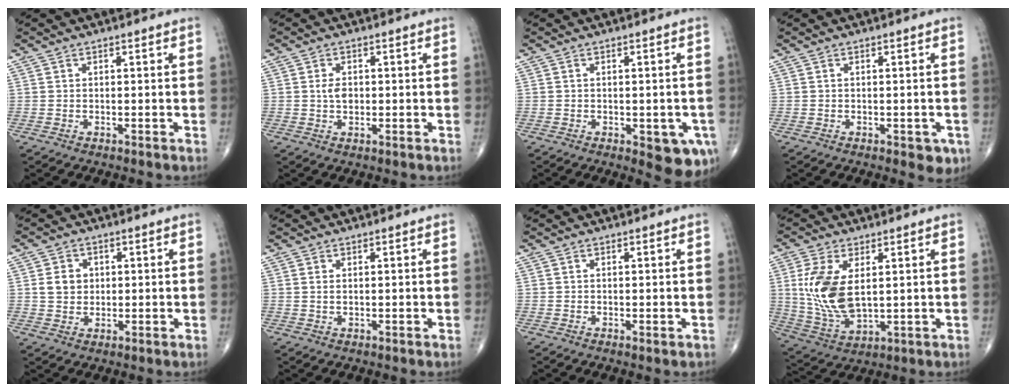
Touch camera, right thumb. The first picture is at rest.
{"total": 2.9, "force": [0.1, 1.8, 2.2], "torque": [-0.037, 0.000, 0.001]}
{"total": 7.5, "force": [-2.7, 3.1, 6.2], "torque": [-0.053, -0.006, -0.026]}
{"total": 3.4, "force": [-1.3, 1.7, 2.7], "torque": [-0.016, -0.002, -0.012]}
{"total": 4.6, "force": [0.8, 3.9, 2.3], "torque": [-0.022, -0.001, 0.014]}
{"total": 0.8, "force": [0.3, 0.4, 0.6], "torque": [-0.015, 0.001, 0.007]}
{"total": 0.7, "force": [-0.2, 0.2, 0.7], "torque": [-0.012, -0.003, -0.003]}
{"total": 12.9, "force": [2.2, 6.8, 10.7], "torque": [-0.220, -0.015, 0.057]}